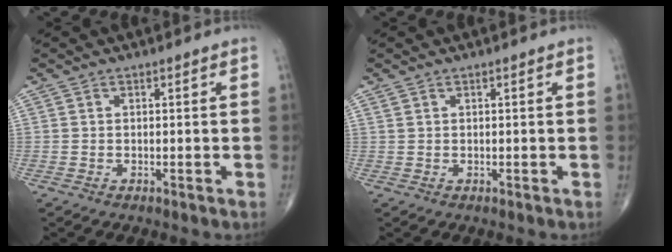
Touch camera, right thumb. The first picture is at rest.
{"total": 0.5, "force": [0.4, 0.1, 0.3], "torque": [-0.009, 0.006, 0.013]}